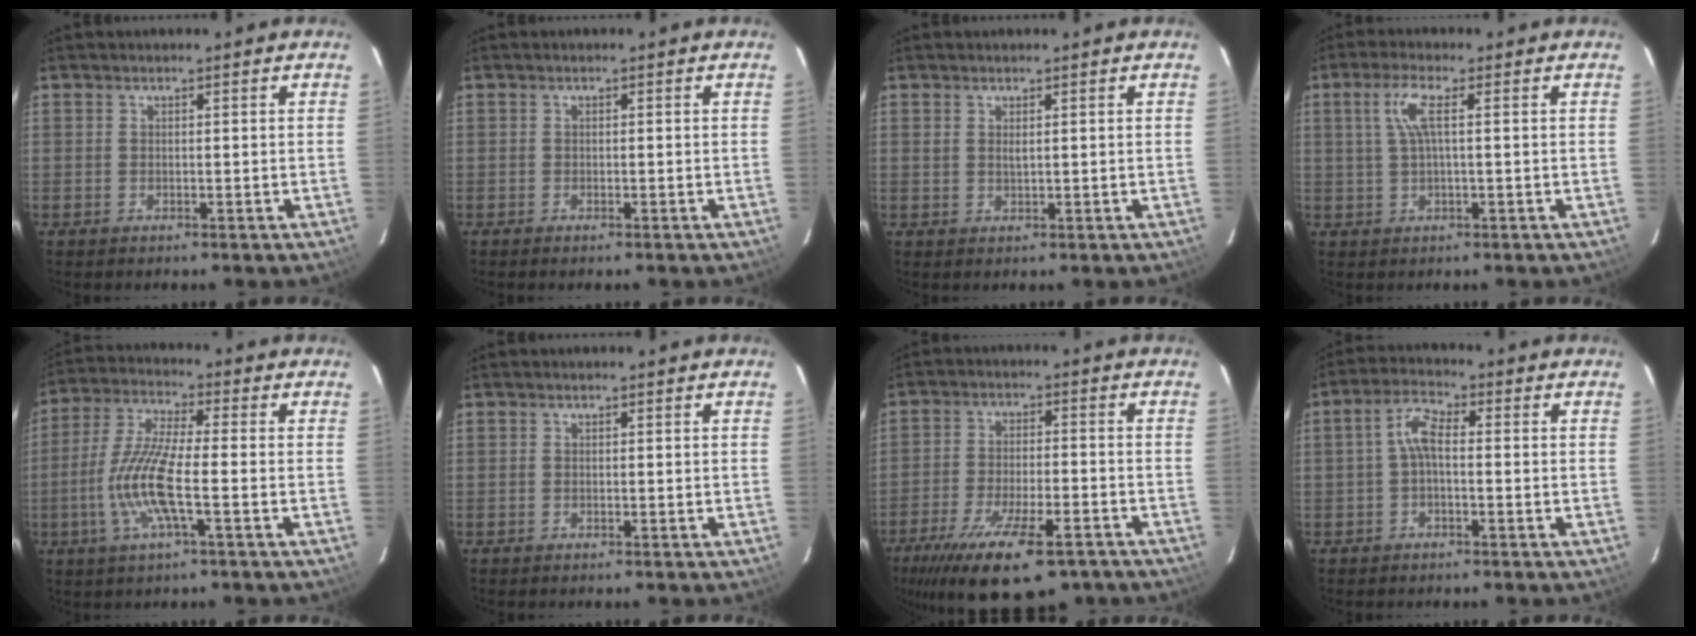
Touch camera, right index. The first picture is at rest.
{"total": 0.5, "force": [-0.4, 0.2, 0.2], "torque": [-0.005, 0.000, -0.009]}
{"total": 1.0, "force": [0.5, 0.3, 0.8], "torque": [-0.014, 0.001, 0.010]}
{"total": 4.7, "force": [0.9, 0.5, 4.5], "torque": [-0.094, 0.005, 0.021]}
{"total": 11.1, "force": [-2.9, 1.6, 10.6], "torque": [-0.229, -0.004, -0.060]}
{"total": 0.0}
{"total": 18.2, "force": [-12.3, 5.8, 12.1], "torque": [-0.231, -0.042, -0.191]}
{"total": 4.3, "force": [-0.5, 1.8, 3.9], "torque": [-0.085, 0.018, -0.012]}